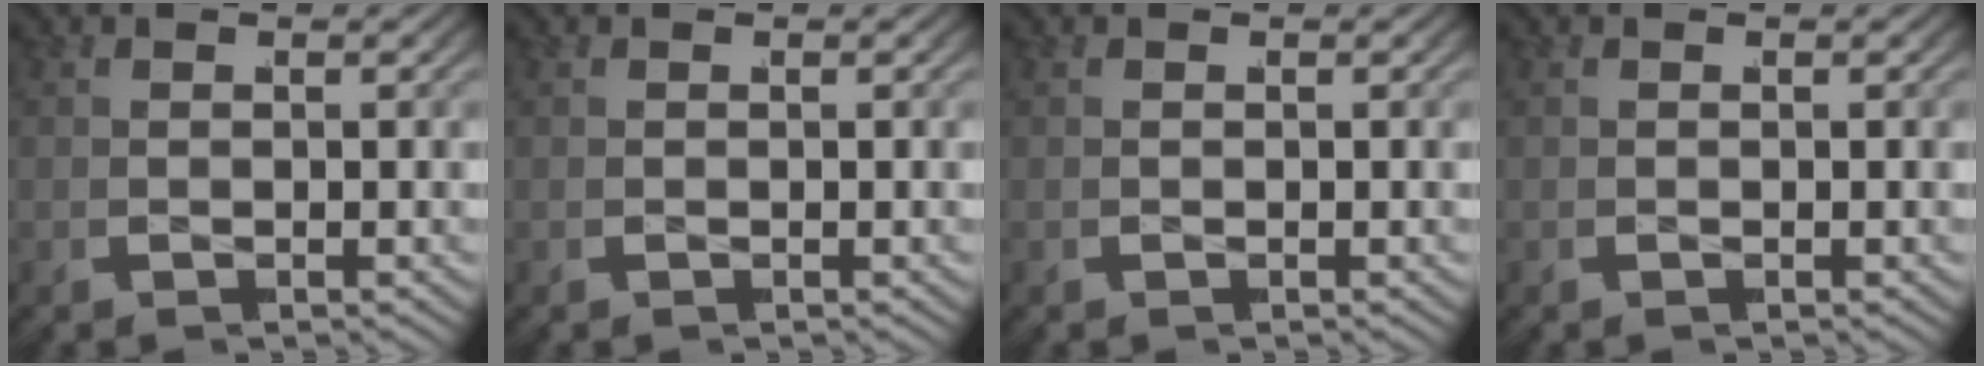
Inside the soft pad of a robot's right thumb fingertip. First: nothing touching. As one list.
[{"total": 0.0}, {"total": 0.0}, {"total": 0.0}]